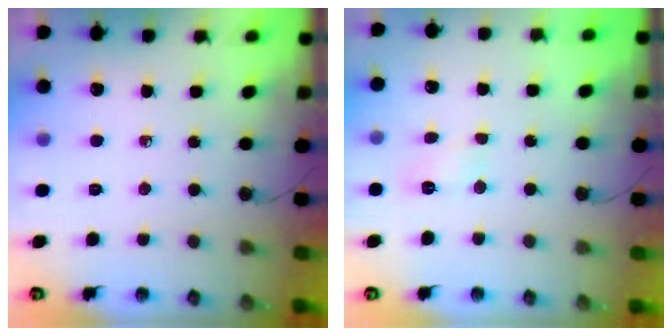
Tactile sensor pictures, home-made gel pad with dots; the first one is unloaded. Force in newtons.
{"total": 3.9, "press": 3.9, "slide": 0.4}